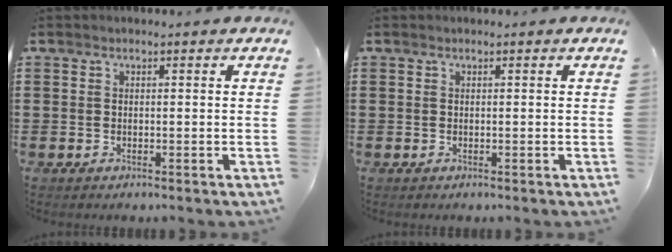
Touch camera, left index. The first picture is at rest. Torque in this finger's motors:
{"motor_torque": [1.25, 0.89, 0.00, 0.00]}